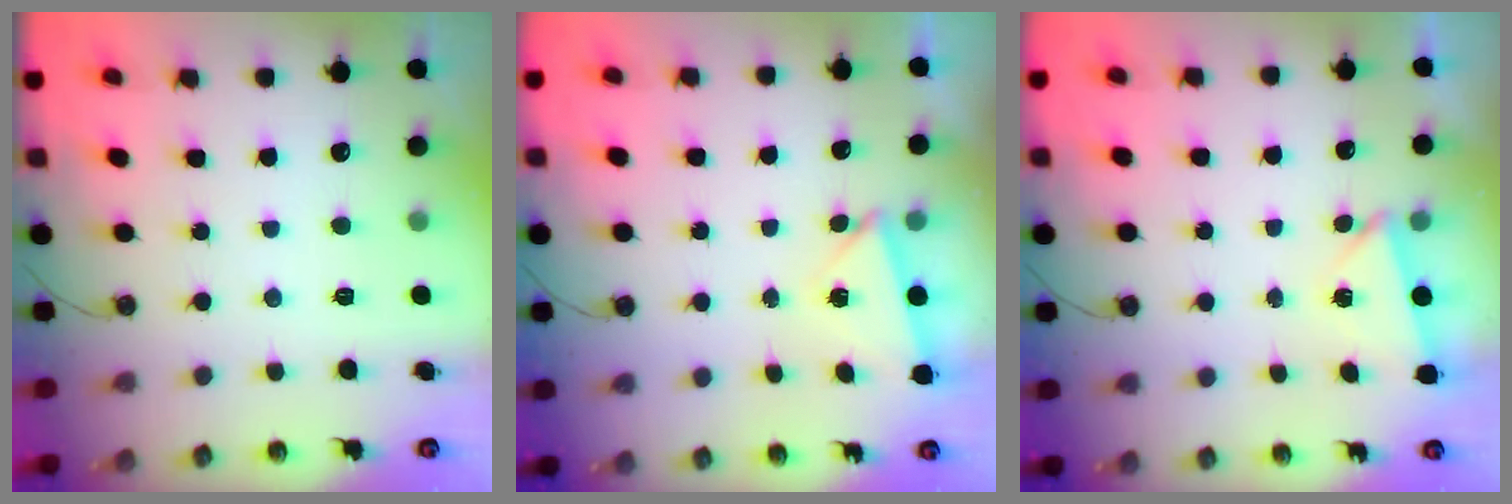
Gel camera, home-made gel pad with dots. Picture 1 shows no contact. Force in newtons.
{"total": 2.5, "press": 1.9, "slide": 1.6}
{"total": 2.3, "press": 2.0, "slide": 1.2}